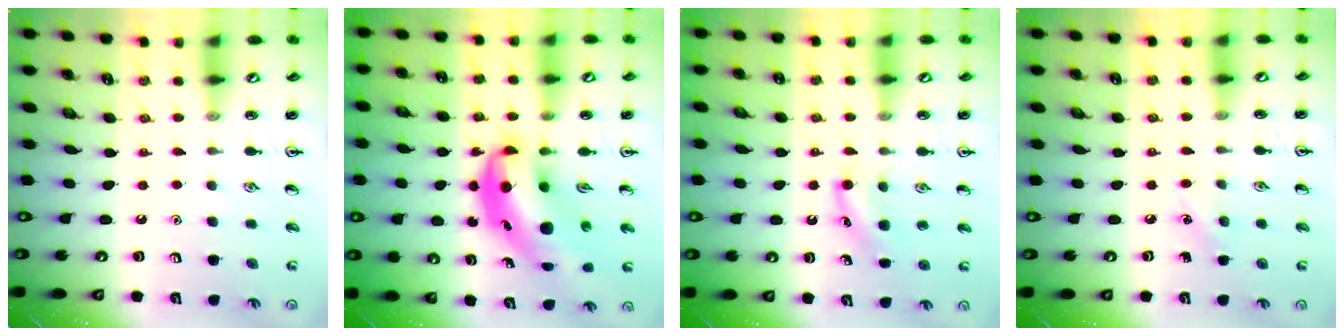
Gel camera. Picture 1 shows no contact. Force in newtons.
{"total": 10.0, "press": 9.5, "slide": 2.9}
{"total": 6.0, "press": 5.8, "slide": 1.5}
{"total": 4.3, "press": 4.0, "slide": 1.5}